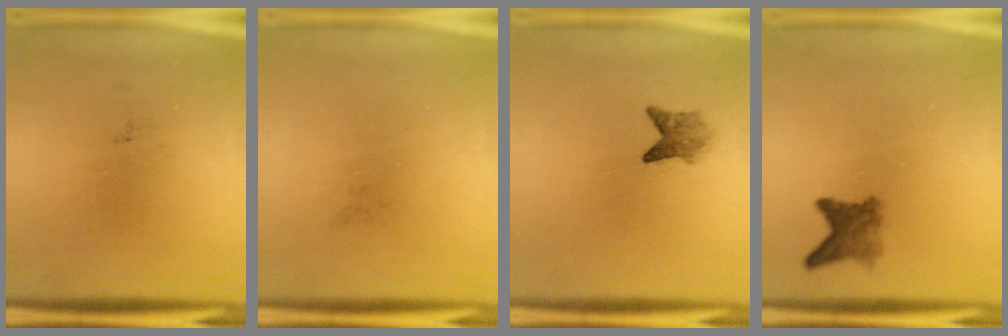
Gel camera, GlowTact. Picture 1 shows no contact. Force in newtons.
{"total": 0.0}
{"total": 2.6}
{"total": 3.2}